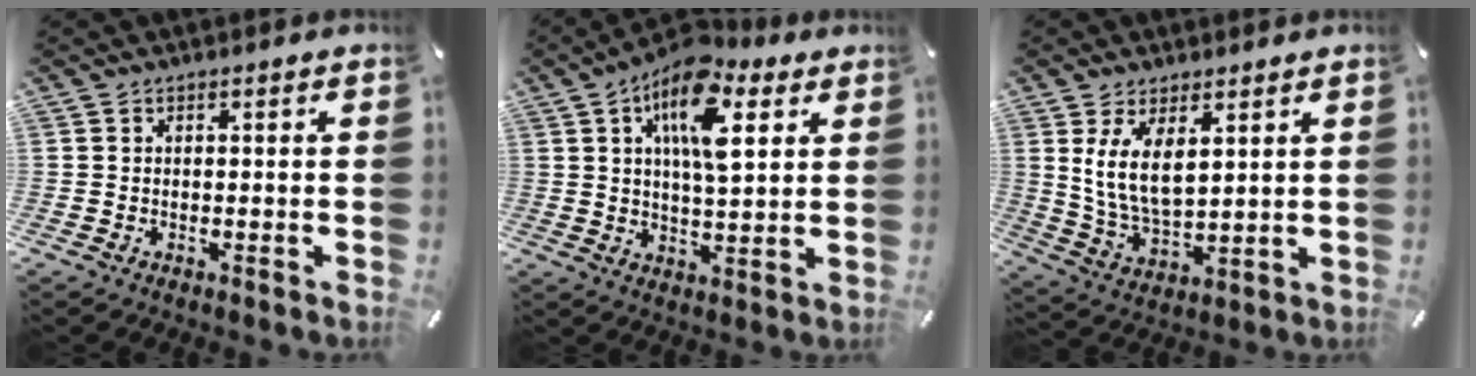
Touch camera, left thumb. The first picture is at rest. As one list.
[{"total": 14.6, "force": [6.8, 6.6, 11.1], "torque": [-0.183, -0.016, 0.115]}, {"total": 9.4, "force": [4.0, 4.6, 7.1], "torque": [-0.165, -0.018, 0.068]}]